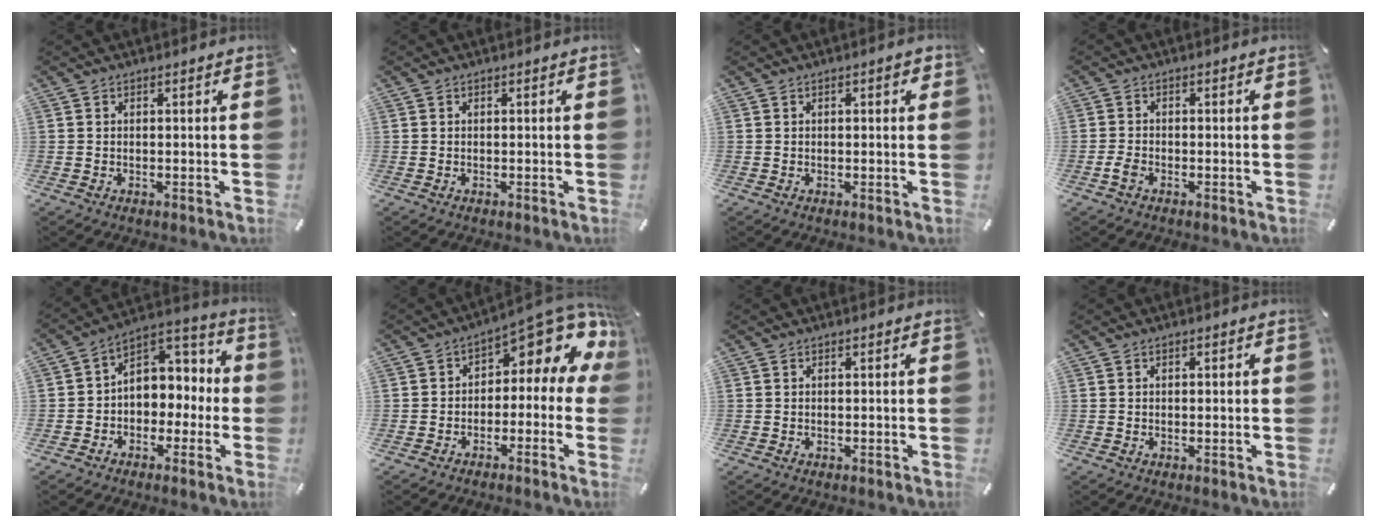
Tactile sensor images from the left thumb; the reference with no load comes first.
{"total": 0.0}
{"total": 1.5, "force": [0.3, 0.6, 1.4], "torque": [-0.019, 0.002, 0.002]}
{"total": 2.2, "force": [-1.3, 1.3, 1.3], "torque": [-0.031, 0.002, -0.025]}
{"total": 7.7, "force": [-0.1, 7.2, 2.5], "torque": [-0.032, -0.001, -0.001]}
{"total": 9.6, "force": [5.8, 3.8, 6.6], "torque": [-0.091, -0.058, 0.095]}
{"total": 0.0}
{"total": 0.5, "force": [0.0, 0.4, 0.4], "torque": [-0.008, 0.001, -0.001]}